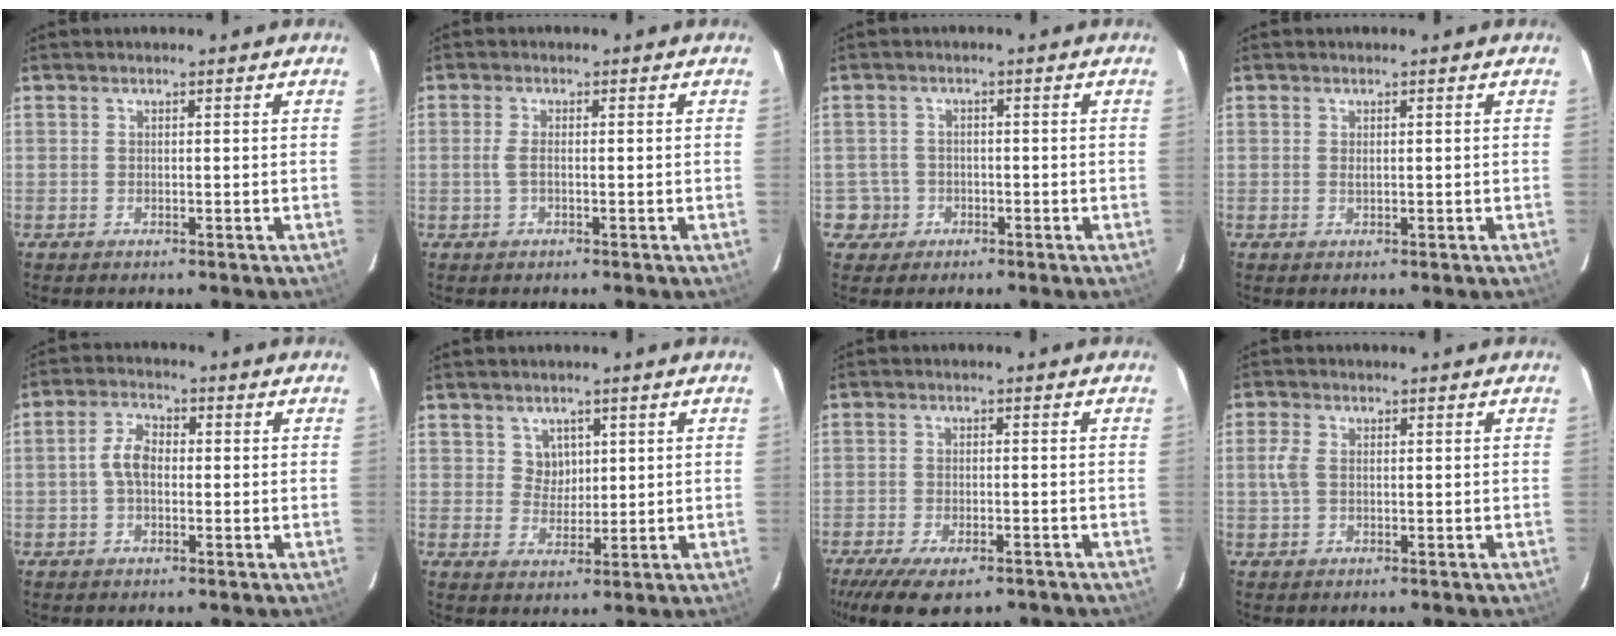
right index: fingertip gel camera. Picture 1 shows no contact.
{"total": 2.1, "force": [-0.4, 0.7, 2.0], "torque": [-0.044, 0.001, -0.007]}
{"total": 4.0, "force": [-1.3, 3.8, -0.2], "torque": [0.001, 0.022, -0.020]}
{"total": 0.6, "force": [0.2, 0.3, 0.5], "torque": [-0.010, 0.001, 0.003]}
{"total": 4.6, "force": [-0.4, 2.8, 3.6], "torque": [-0.075, 0.015, -0.007]}
{"total": 3.5, "force": [1.6, 3.1, 0.4], "torque": [-0.001, 0.006, 0.031]}
{"total": 11.3, "force": [-8.0, 4.3, 6.7], "torque": [-0.152, -0.036, -0.129]}
{"total": 3.0, "force": [0.2, 2.0, 2.3], "torque": [-0.055, 0.005, 0.004]}